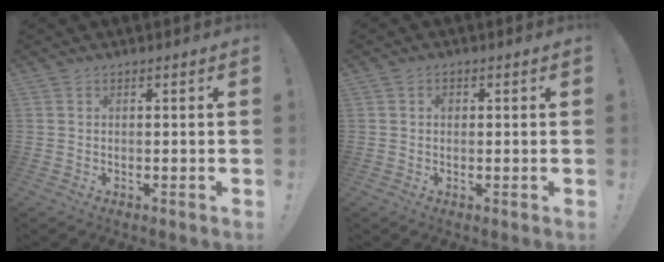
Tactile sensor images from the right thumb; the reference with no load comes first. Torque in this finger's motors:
{"motor_torque": [-0.11, -0.02, -0.03, 0.05, 0.00]}